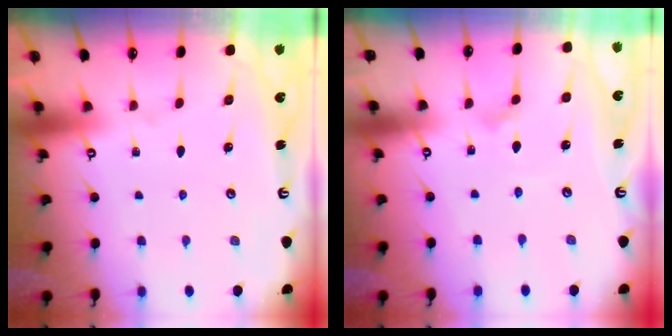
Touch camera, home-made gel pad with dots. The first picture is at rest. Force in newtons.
{"total": 1.9, "press": 1.9, "slide": 0.2}